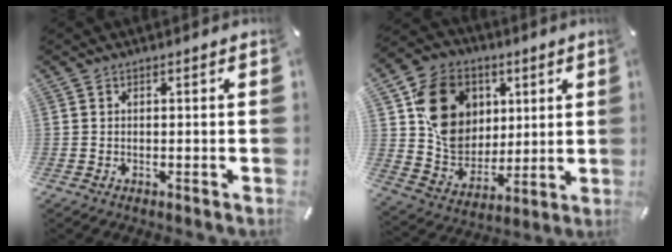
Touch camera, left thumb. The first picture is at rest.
{"total": 16.6, "force": [5.2, 14.3, 6.8], "torque": [-0.110, -0.009, 0.109]}